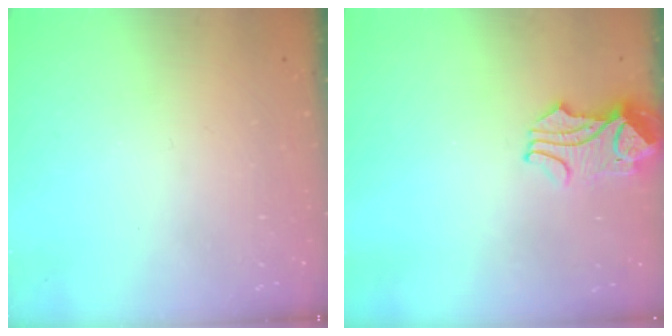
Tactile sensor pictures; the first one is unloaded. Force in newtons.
{"total": 1.9, "press": 1.7, "slide": 1.0}